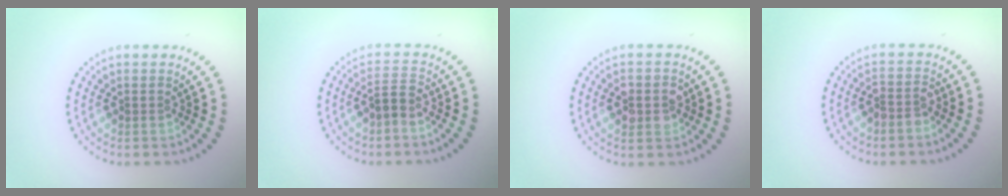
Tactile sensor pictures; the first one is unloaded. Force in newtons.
{"total": 2.0, "press": 1.5, "slide": 1.3}
{"total": 2.9, "press": 2.8, "slide": 0.3}
{"total": 1.8, "press": 1.5, "slide": 0.9}